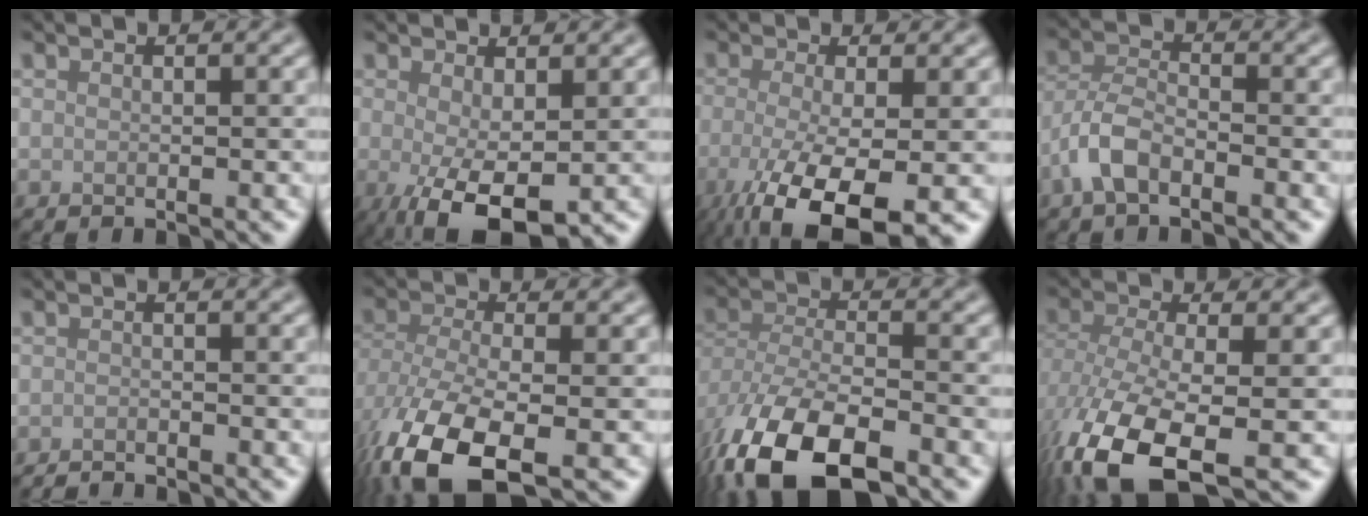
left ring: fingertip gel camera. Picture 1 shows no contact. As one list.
[{"total": 5.3, "force": [-1.3, 1.9, 4.8], "torque": [-0.095, -0.014, -0.019]}, {"total": 9.5, "force": [-4.3, 3.1, 7.8], "torque": [-0.158, -0.028, -0.071]}, {"total": 3.5, "force": [-2.0, 1.5, 2.5], "torque": [-0.051, 0.008, -0.051]}, {"total": 1.2, "force": [-1.2, 0.2, 0.2], "torque": [0.000, -0.001, -0.023]}, {"total": 9.7, "force": [-4.9, 4.5, 7.0], "torque": [-0.159, -0.026, -0.094]}, {"total": 11.9, "force": [-7.0, 5.4, 7.9], "torque": [-0.172, -0.026, -0.129]}, {"total": 10.7, "force": [-5.3, 4.5, 8.1], "torque": [-0.186, -0.032, -0.095]}]